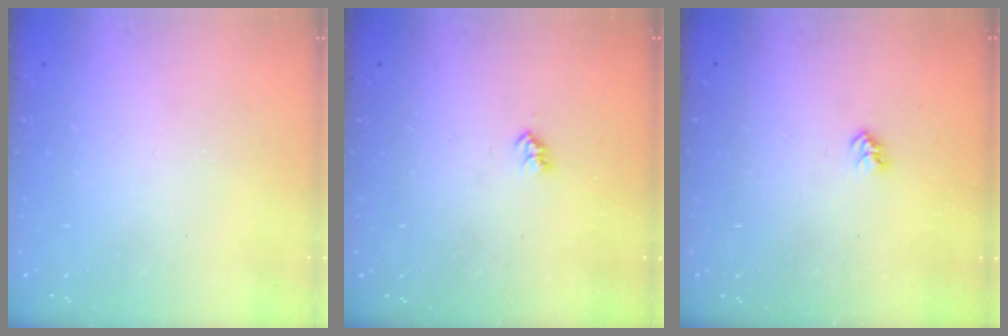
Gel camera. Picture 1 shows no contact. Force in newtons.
{"total": 2.6, "press": 2.5, "slide": 0.4}
{"total": 2.7, "press": 2.7, "slide": 0.4}